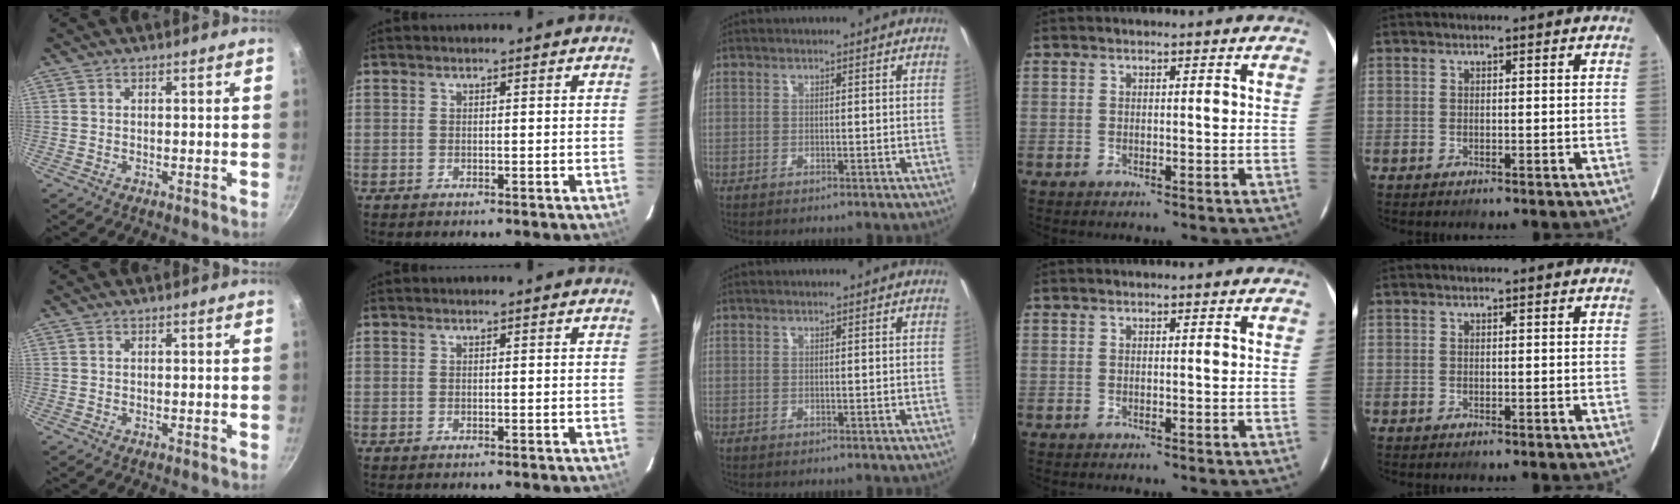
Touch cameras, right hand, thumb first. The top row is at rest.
{}